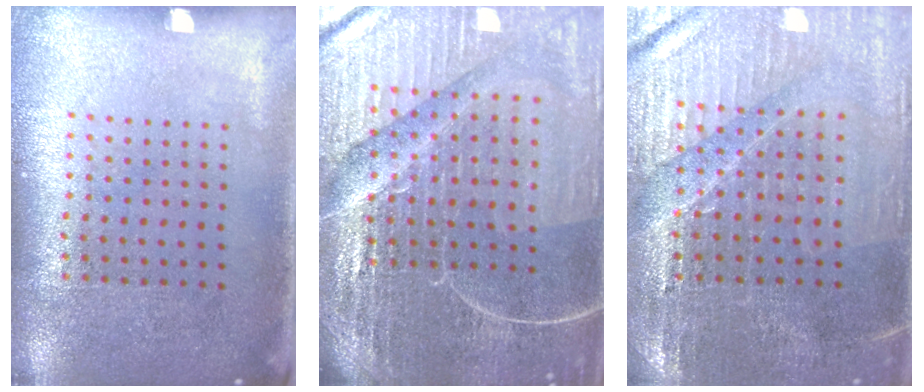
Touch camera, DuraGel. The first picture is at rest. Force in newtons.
{"total": 5.9, "press": 5.4, "slide": 2.5}
{"total": 3.1, "press": 3.1, "slide": 0.4}